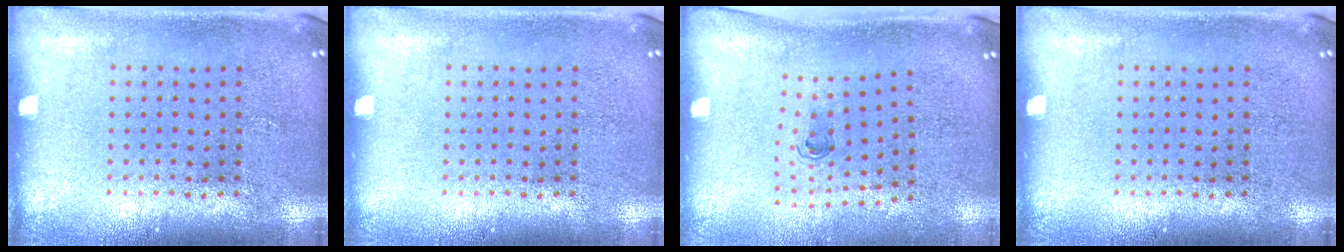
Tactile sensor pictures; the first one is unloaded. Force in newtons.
{"total": 0.0}
{"total": 0.6, "press": 0.3, "slide": 0.5}
{"total": 0.0}